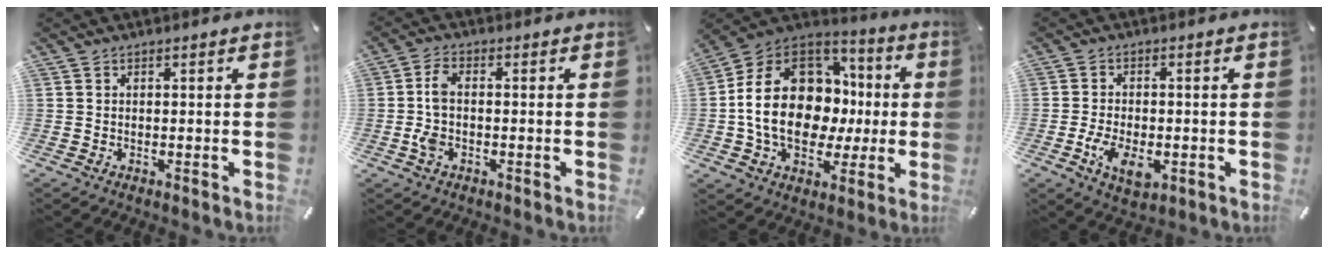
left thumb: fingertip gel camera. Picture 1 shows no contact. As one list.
[{"total": 4.4, "force": [-0.8, 2.2, 3.8], "torque": [-0.087, 0.002, -0.018]}, {"total": 19.8, "force": [-1.2, 15.6, 12.1], "torque": [-0.250, 0.000, -0.017]}, {"total": 6.7, "force": [-2.2, 3.8, 5.1], "torque": [-0.113, 0.002, -0.041]}]